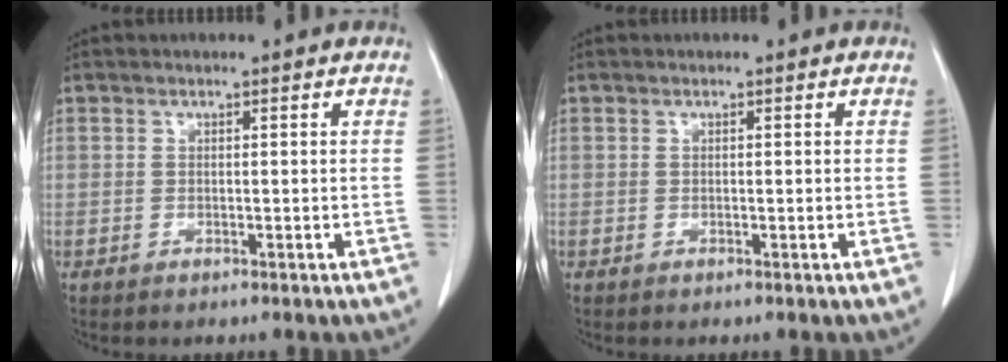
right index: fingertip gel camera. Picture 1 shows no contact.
{"total": 0.0}